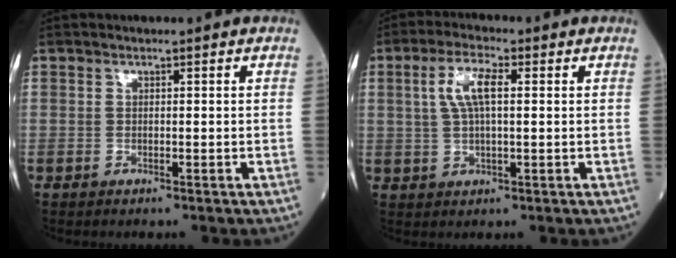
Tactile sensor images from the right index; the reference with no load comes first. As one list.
[{"total": 5.8, "force": [1.4, 1.6, 5.4], "torque": [-0.119, 0.012, 0.030]}]